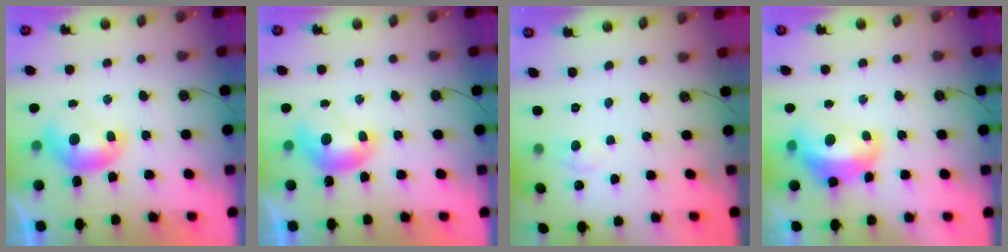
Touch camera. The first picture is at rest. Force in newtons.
{"total": 0.0}
{"total": 1.2, "press": 1.0, "slide": 0.6}
{"total": 6.5, "press": 6.4, "slide": 1.3}